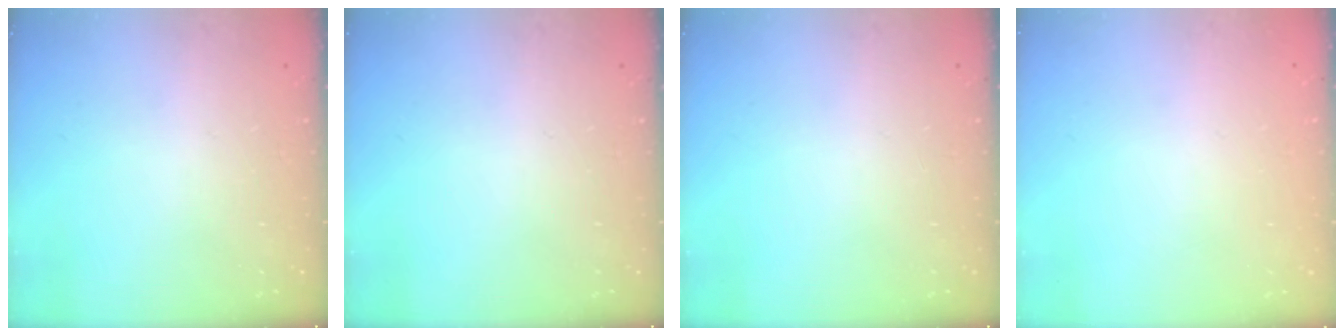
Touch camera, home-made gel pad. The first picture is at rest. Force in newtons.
{"total": 0.0}
{"total": 0.0}
{"total": 0.0}